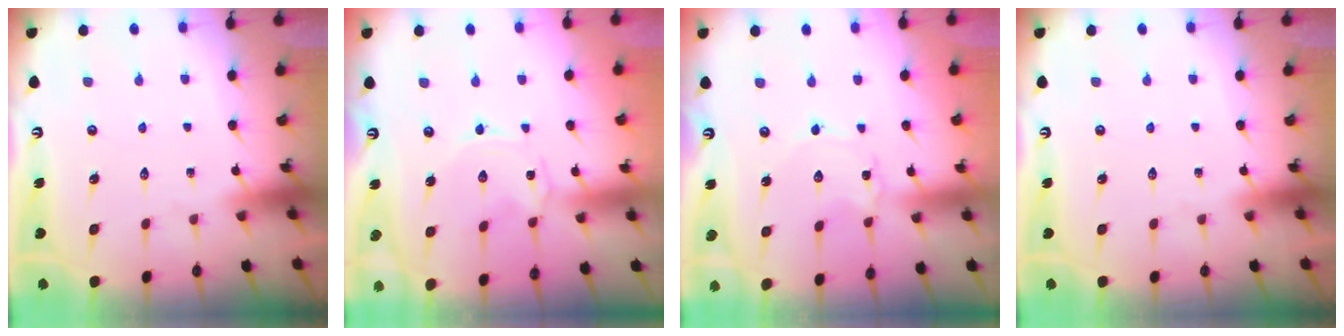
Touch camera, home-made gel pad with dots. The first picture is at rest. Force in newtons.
{"total": 0.0}
{"total": 0.9, "press": 0.9, "slide": 0.1}
{"total": 0.0}